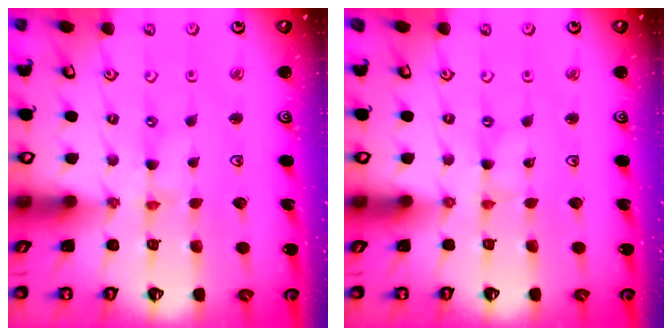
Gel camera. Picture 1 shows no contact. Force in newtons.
{"total": 0.0}